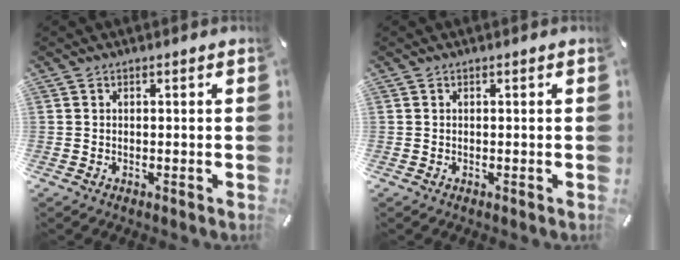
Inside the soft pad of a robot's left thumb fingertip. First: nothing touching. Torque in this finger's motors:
{"motor_torque": [-0.02, 0.00, 0.00, 0.00, 0.00]}